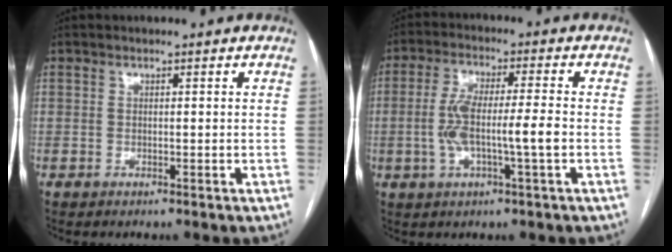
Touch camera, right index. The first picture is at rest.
{"total": 8.7, "force": [-1.4, 0.8, 8.5], "torque": [-0.172, 0.011, -0.027]}